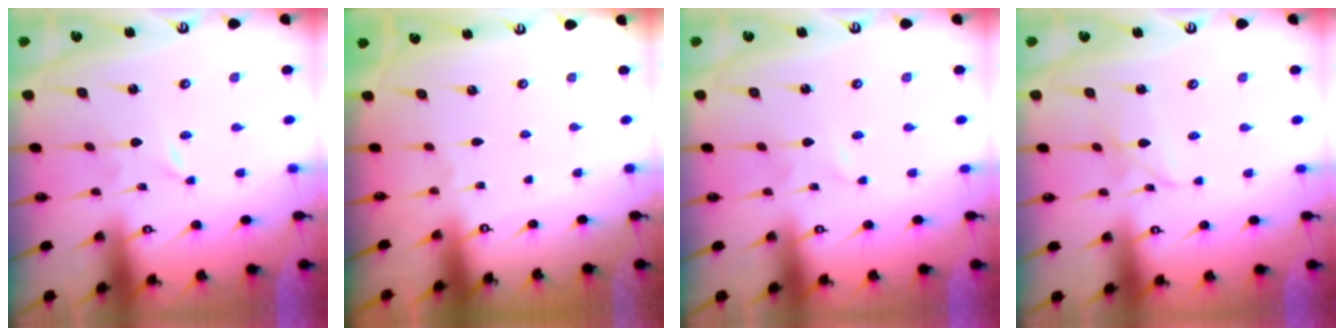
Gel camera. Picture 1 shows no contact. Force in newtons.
{"total": 0.0}
{"total": 0.6, "press": 0.6, "slide": 0.1}
{"total": 4.6, "press": 4.5, "slide": 0.4}